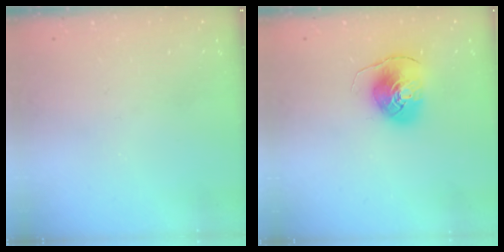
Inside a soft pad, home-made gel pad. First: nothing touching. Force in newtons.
{"total": 9.2, "press": 9.1, "slide": 1.0}